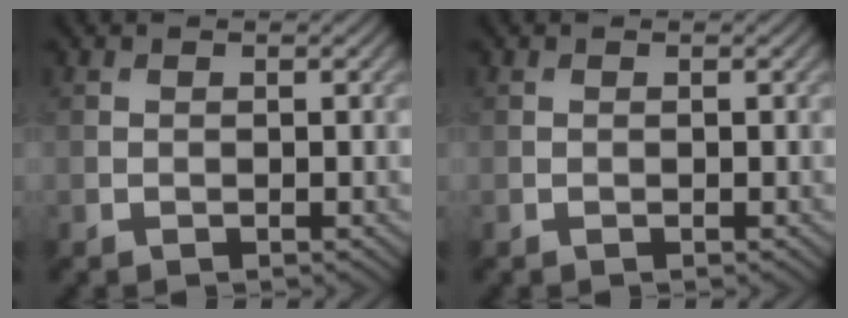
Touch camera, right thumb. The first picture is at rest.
{"total": 0.0}